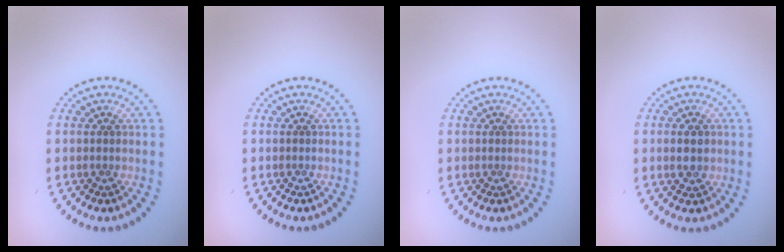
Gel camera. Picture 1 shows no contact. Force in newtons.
{"total": 0.0}
{"total": 0.0}
{"total": 1.6, "press": 1.6, "slide": 0.0}